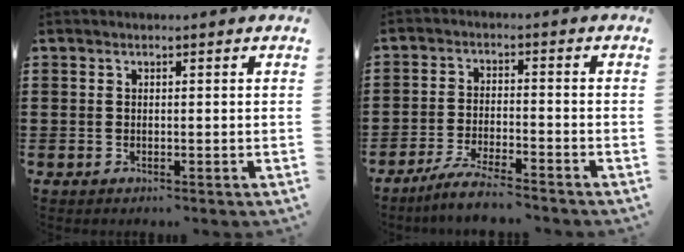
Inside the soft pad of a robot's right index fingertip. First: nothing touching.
{"total": 4.8, "force": [-4.4, -0.1, 1.7], "torque": [-0.043, -0.007, -0.088]}